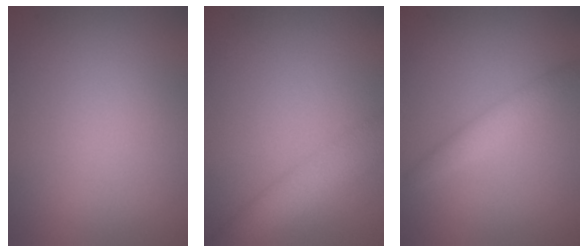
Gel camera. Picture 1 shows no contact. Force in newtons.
{"total": 4.3, "press": 4.3, "slide": 0.3}
{"total": 2.3, "press": 2.3, "slide": 0.0}